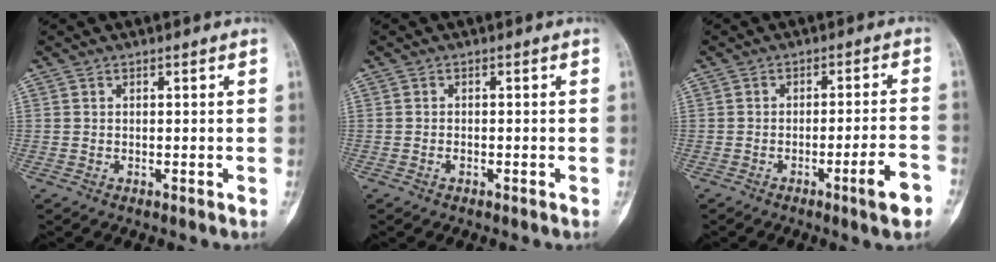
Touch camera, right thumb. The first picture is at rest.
{"total": 0.8, "force": [-0.5, 0.4, 0.5], "torque": [-0.008, 0.002, -0.010]}
{"total": 6.7, "force": [-3.5, 0.3, 5.7], "torque": [-0.088, 0.018, -0.050]}